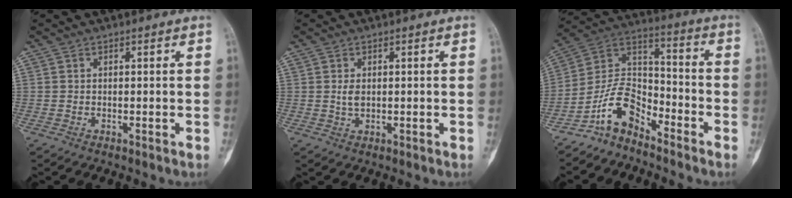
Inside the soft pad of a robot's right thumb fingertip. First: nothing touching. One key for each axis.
{"total": 1.9, "fx": 0.1, "fy": 1.2, "fz": 1.5, "tx": -0.027, "ty": -0.002, "tz": 0.004}
{"total": 10.2, "fx": -7.5, "fy": 5.1, "fz": 4.7, "tx": -0.078, "ty": 0.088, "tz": -0.156}